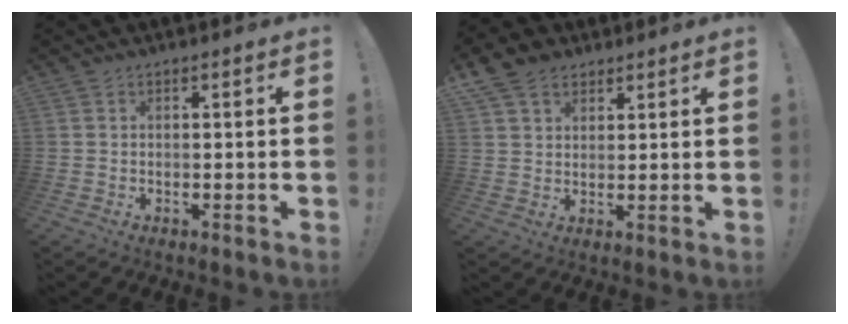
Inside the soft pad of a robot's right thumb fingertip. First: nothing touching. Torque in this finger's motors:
{"motor_torque": [0.08, 0.13, 0.59, 0.35, 0.03]}